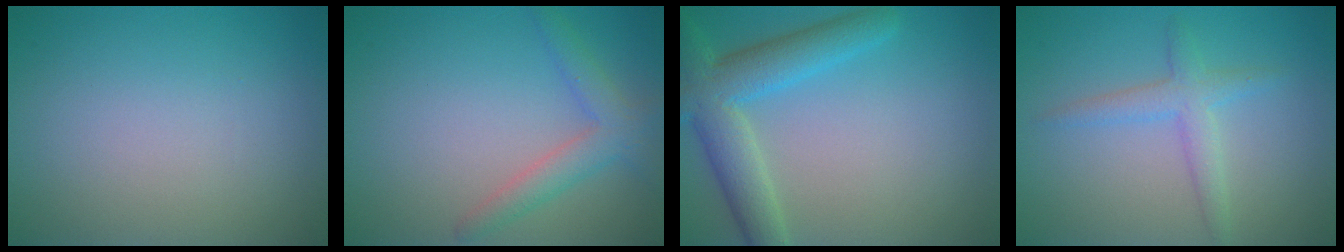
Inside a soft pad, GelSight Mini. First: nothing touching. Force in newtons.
{"total": 2.9, "press": 2.9, "slide": 0.1}
{"total": 5.8, "press": 5.8, "slide": 0.3}
{"total": 2.4, "press": 2.4, "slide": 0.2}